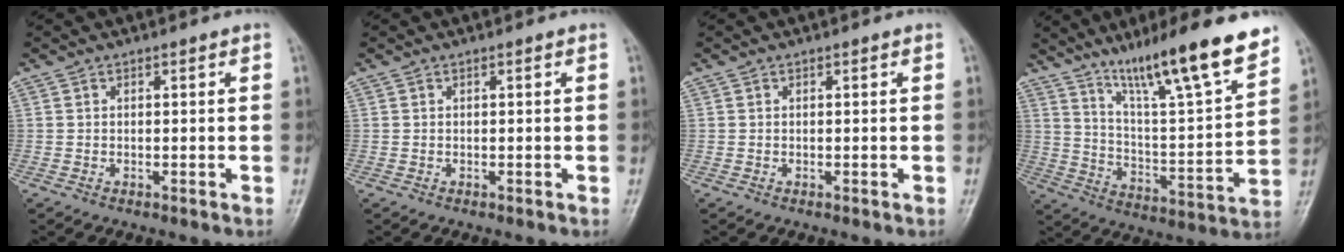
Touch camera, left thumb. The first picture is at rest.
{"total": 0.0}
{"total": 0.0}
{"total": 19.3, "force": [14.0, 1.9, 13.2], "torque": [-0.187, -0.075, 0.234]}